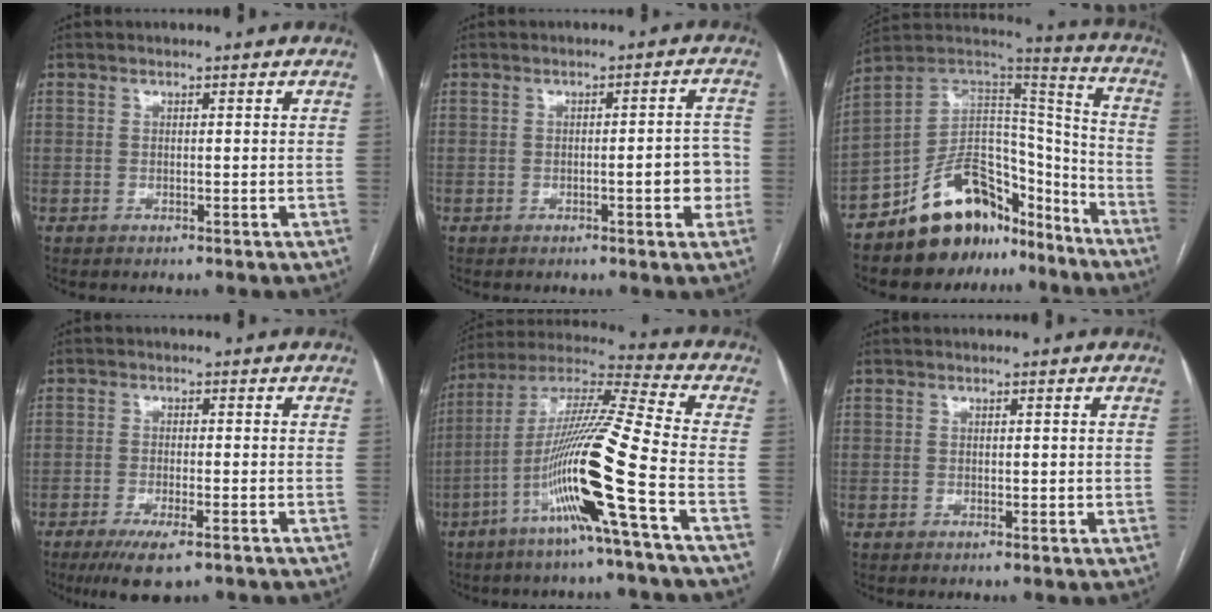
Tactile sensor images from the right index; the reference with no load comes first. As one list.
[{"total": 4.8, "force": [-1.0, 1.3, 4.5], "torque": [-0.051, 0.011, -0.011]}, {"total": 17.9, "force": [-13.1, 8.6, 8.7], "torque": [-0.136, 0.068, -0.217]}, {"total": 6.1, "force": [-3.8, 1.1, 4.6], "torque": [-0.081, -0.014, -0.060]}, {"total": 17.1, "force": [-6.4, -1.8, 15.7], "torque": [-0.305, -0.008, -0.128]}, {"total": 1.1, "force": [0.3, 0.7, 0.7], "torque": [-0.007, -0.003, 0.006]}]